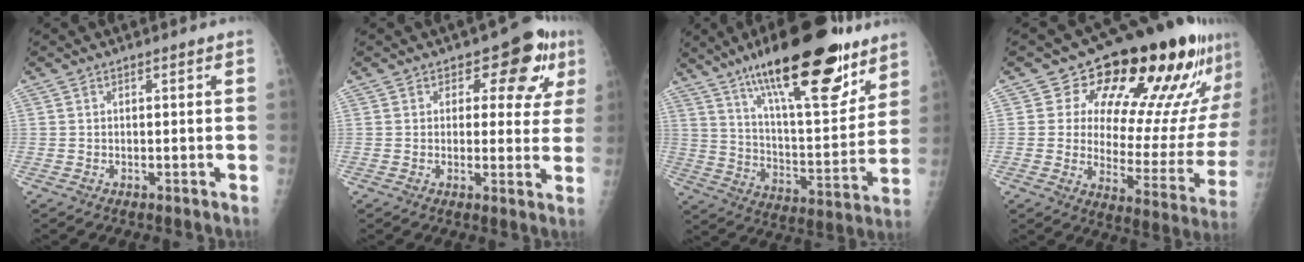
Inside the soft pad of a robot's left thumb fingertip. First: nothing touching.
{"total": 9.0, "force": [3.8, 5.6, 6.0], "torque": [-0.021, -0.006, 0.038]}
{"total": 27.4, "force": [17.3, 8.4, 19.5], "torque": [-0.273, -0.058, 0.281]}
{"total": 23.3, "force": [15.3, 10.6, 14.1], "torque": [-0.147, -0.079, 0.204]}